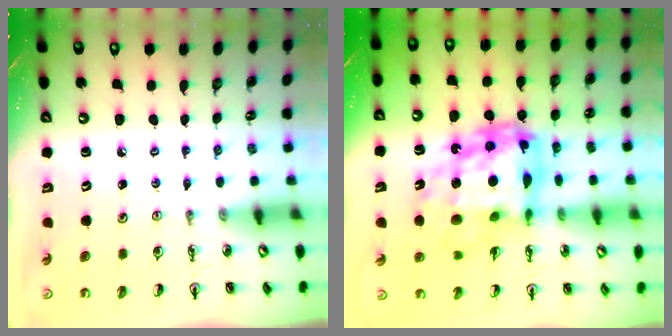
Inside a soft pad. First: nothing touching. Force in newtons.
{"total": 21.1, "press": 21.0, "slide": 2.4}